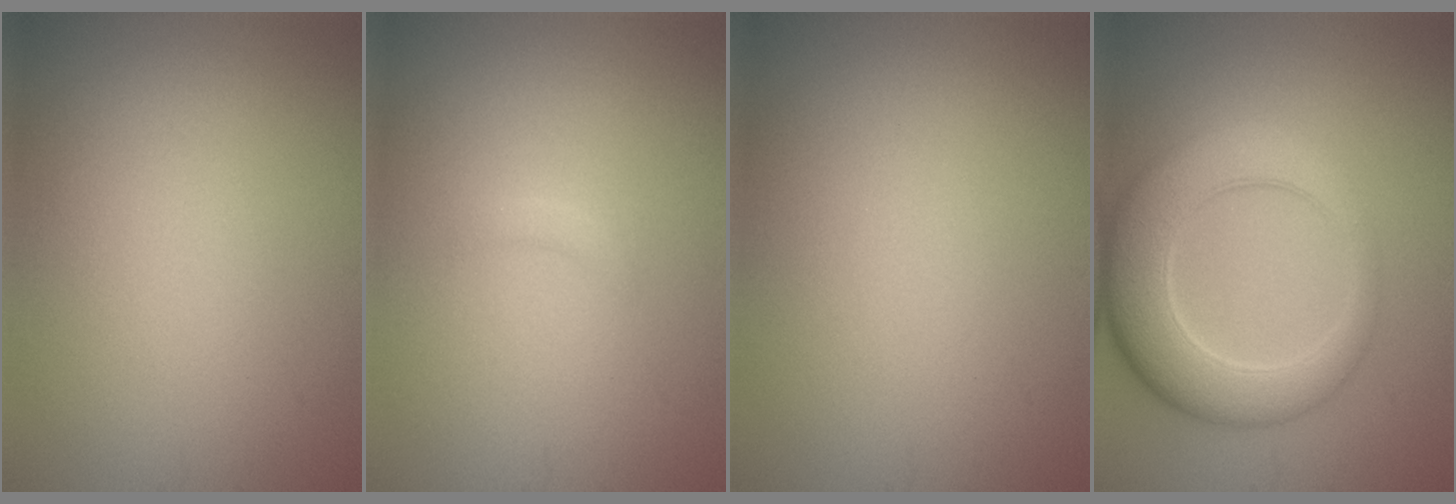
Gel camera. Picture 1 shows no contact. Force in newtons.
{"total": 0.7, "press": 0.7, "slide": 0.1}
{"total": 0.0}
{"total": 7.4, "press": 7.3, "slide": 0.5}